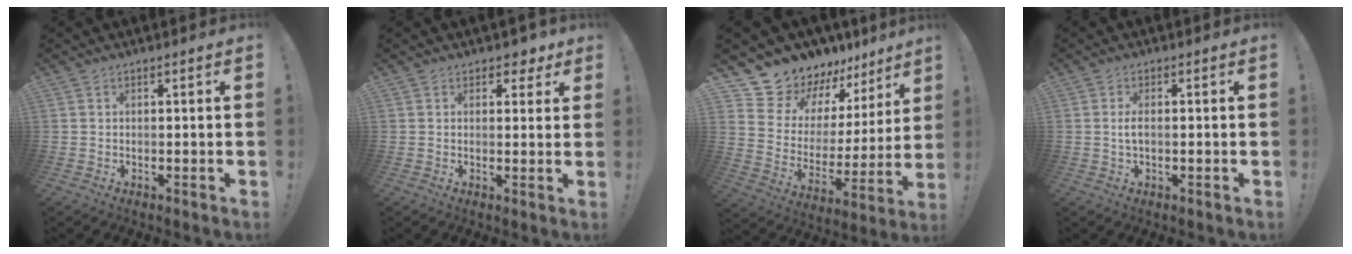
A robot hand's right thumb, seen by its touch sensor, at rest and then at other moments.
{"total": 3.8, "force": [2.5, 2.6, 1.2], "torque": [0.000, -0.018, 0.041]}
{"total": 12.6, "force": [11.7, 4.5, 0.3], "torque": [-0.012, -0.119, 0.222]}
{"total": 2.6, "force": [-0.2, 0.7, 2.5], "torque": [-0.044, -0.003, -0.007]}